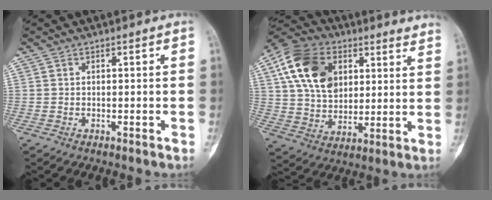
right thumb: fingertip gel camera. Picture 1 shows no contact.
{"total": 19.3, "force": [8.9, 12.4, 11.8], "torque": [-0.173, -0.007, 0.148]}